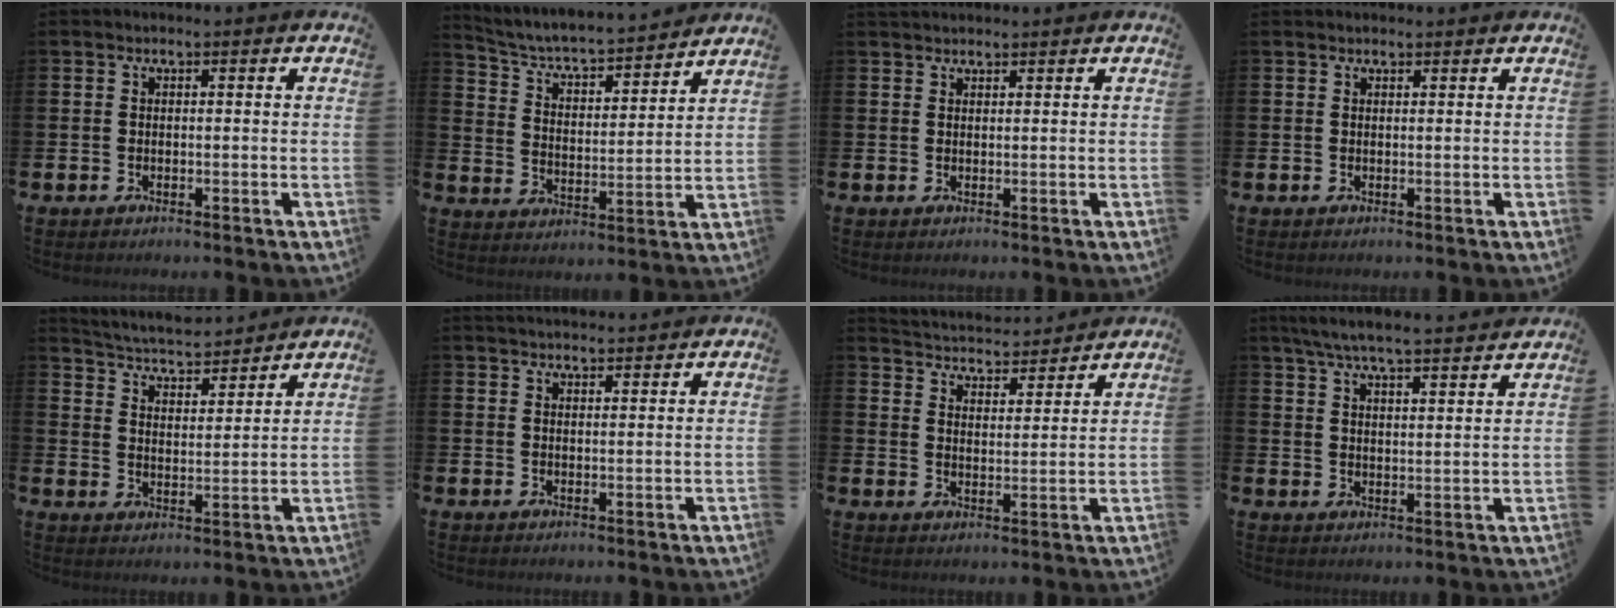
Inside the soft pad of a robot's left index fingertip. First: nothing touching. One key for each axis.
{"total": 5.5, "fx": 5.2, "fy": 1.0, "fz": 1.6, "tx": -0.064, "ty": -0.047, "tz": 0.082}
{"total": 1.5, "fx": 1.5, "fy": 0.4, "fz": 0.1, "tx": 0.004, "ty": -0.003, "tz": 0.026}
{"total": 0.9, "fx": 0.9, "fy": 0.2, "fz": 0.1, "tx": 0.011, "ty": -0.004, "tz": 0.013}
{"total": 4.9, "fx": 4.8, "fy": 0.8, "fz": 0.5, "tx": -0.032, "ty": -0.035, "tz": 0.082}
{"total": 2.6, "fx": 2.6, "fy": 0.2, "fz": 0.1, "tx": -0.002, "ty": -0.015, "tz": 0.047}
{"total": 4.5, "fx": 4.4, "fy": 0.8, "fz": -0.1, "tx": -0.019, "ty": -0.034, "tz": 0.075}
{"total": 6.4, "fx": 6.1, "fy": 0.1, "fz": 1.9, "tx": -0.053, "ty": -0.035, "tz": 0.107}